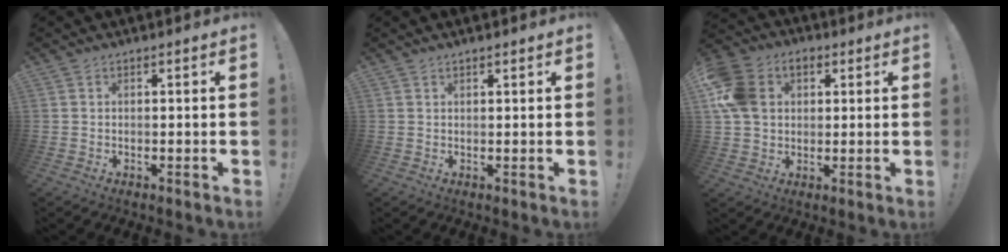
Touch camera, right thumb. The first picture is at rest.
{"total": 0.8, "force": [0.7, 0.0, 0.4], "torque": [-0.005, -0.002, 0.012]}
{"total": 13.7, "force": [3.0, 10.7, 8.0], "torque": [-0.141, 0.003, 0.062]}